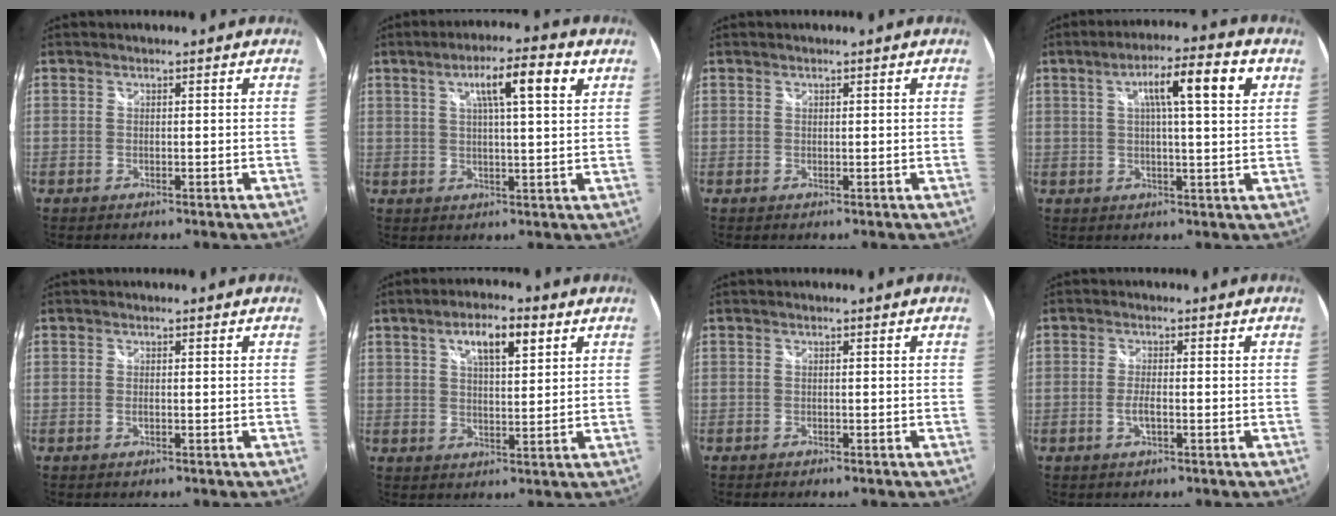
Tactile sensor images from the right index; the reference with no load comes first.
{"total": 9.5, "force": [4.2, 1.4, 8.4], "torque": [-0.139, 0.017, 0.064]}
{"total": 0.0}
{"total": 10.8, "force": [3.9, 1.4, 9.9], "torque": [-0.157, 0.024, 0.058]}
{"total": 0.6, "force": [-0.2, 0.2, 0.5], "torque": [-0.013, 0.000, -0.004]}
{"total": 7.7, "force": [3.7, 2.7, 6.2], "torque": [-0.101, 0.013, 0.063]}
{"total": 0.8, "force": [-0.7, 0.3, 0.2], "torque": [-0.008, -0.003, -0.013]}
{"total": 2.6, "force": [-1.0, 0.6, 2.3], "torque": [-0.054, 0.000, -0.019]}